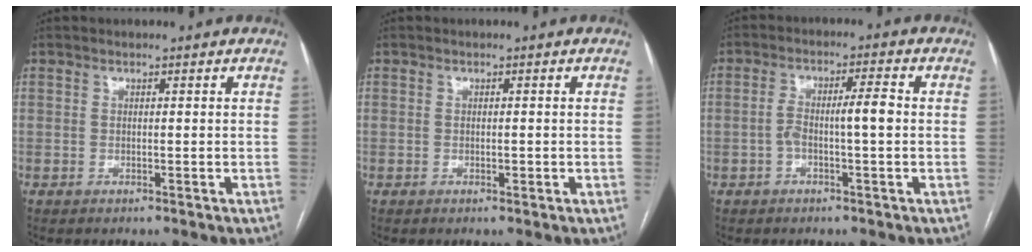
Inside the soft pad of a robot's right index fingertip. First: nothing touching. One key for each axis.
{"total": 0.8, "fx": -0.2, "fy": 0.3, "fz": 0.7, "tx": -0.012, "ty": -0.001, "tz": -0.002}
{"total": 5.2, "fx": -0.7, "fy": 0.7, "fz": 5.1, "tx": -0.096, "ty": 0.020, "tz": -0.011}